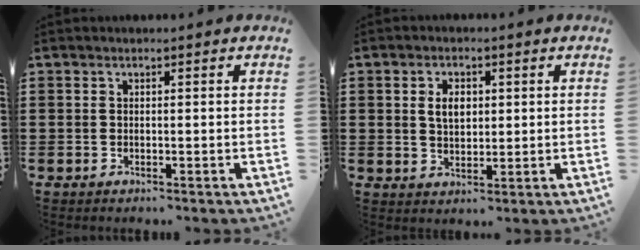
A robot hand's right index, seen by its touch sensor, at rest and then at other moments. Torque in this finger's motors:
{"motor_torque": [0.25, -0.12, 0.25, 0.05]}